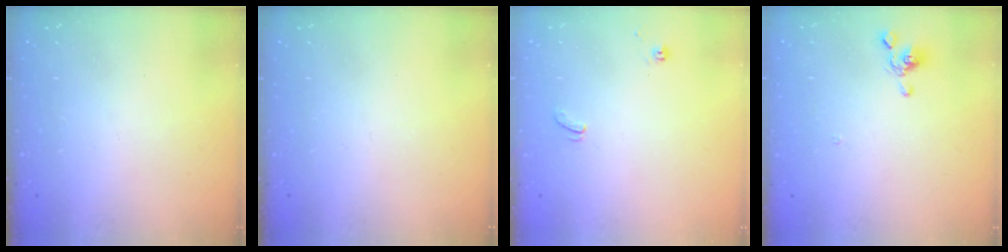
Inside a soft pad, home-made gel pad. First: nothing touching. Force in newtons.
{"total": 0.0}
{"total": 1.4, "press": 1.4, "slide": 0.3}
{"total": 1.5, "press": 1.3, "slide": 0.7}